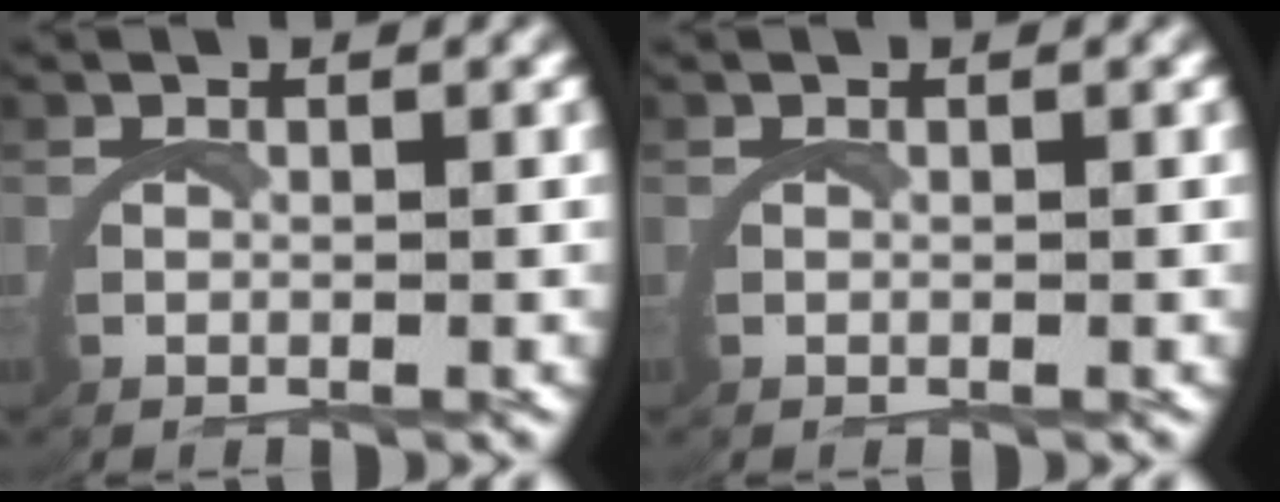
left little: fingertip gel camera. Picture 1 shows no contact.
{"total": 0.0}